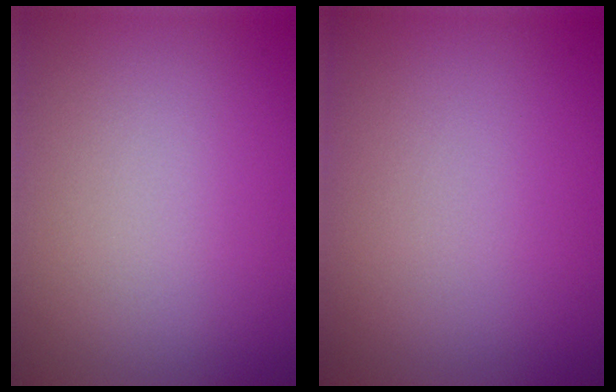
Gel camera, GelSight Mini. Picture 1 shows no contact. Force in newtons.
{"total": 0.0}